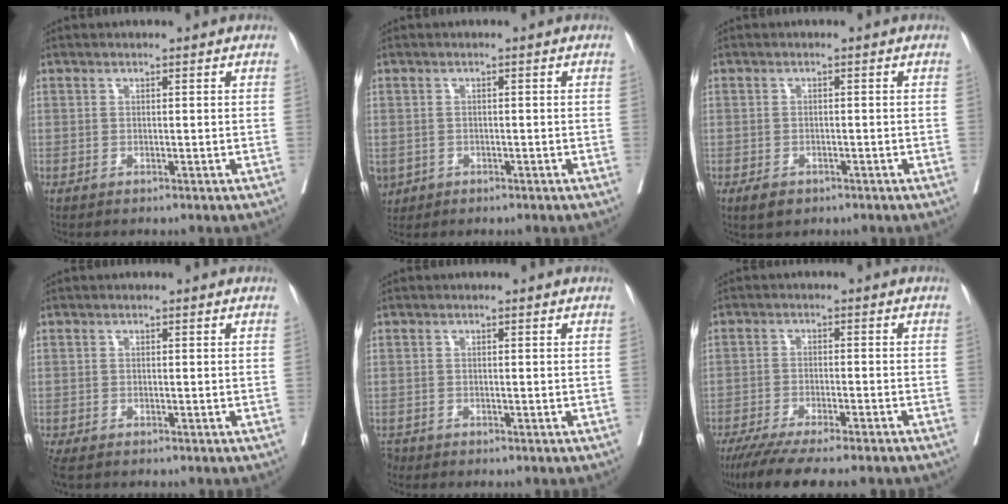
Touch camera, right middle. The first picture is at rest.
{"total": 3.5, "force": [-1.5, 2.9, 1.3], "torque": [-0.032, -0.003, -0.022]}
{"total": 2.1, "force": [-1.3, 1.1, 1.2], "torque": [-0.020, -0.002, -0.016]}
{"total": 3.1, "force": [-2.4, 1.3, 1.5], "torque": [-0.033, -0.011, -0.041]}
{"total": 1.4, "force": [-1.2, 0.7, 0.2], "torque": [-0.007, -0.004, -0.020]}
{"total": 13.8, "force": [-11.5, 1.0, 7.5], "torque": [-0.110, -0.029, -0.174]}